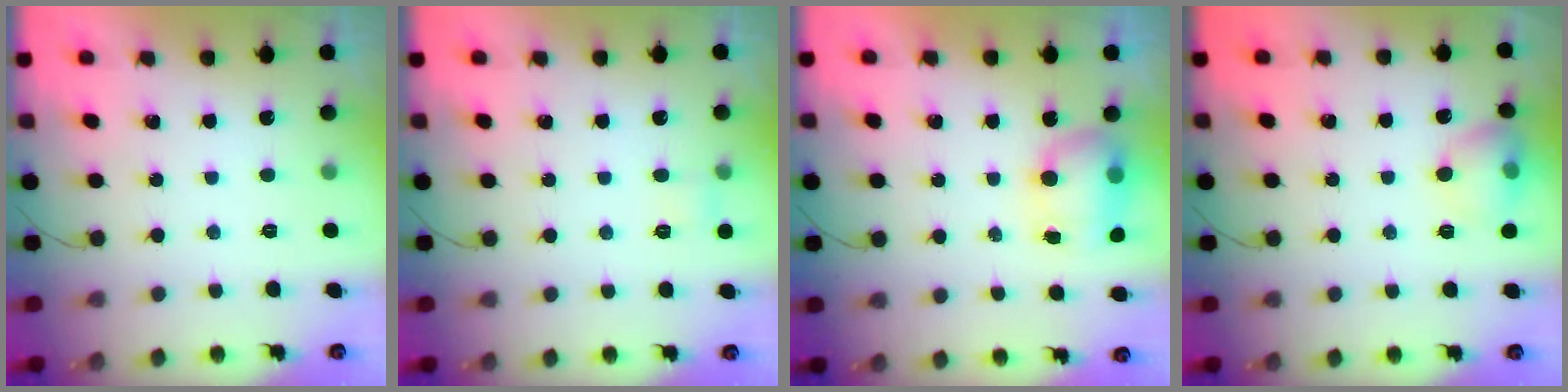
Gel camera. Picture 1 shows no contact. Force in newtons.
{"total": 2.6, "press": 2.4, "slide": 1.0}
{"total": 11.2, "press": 9.0, "slide": 6.7}
{"total": 9.7, "press": 9.6, "slide": 1.4}